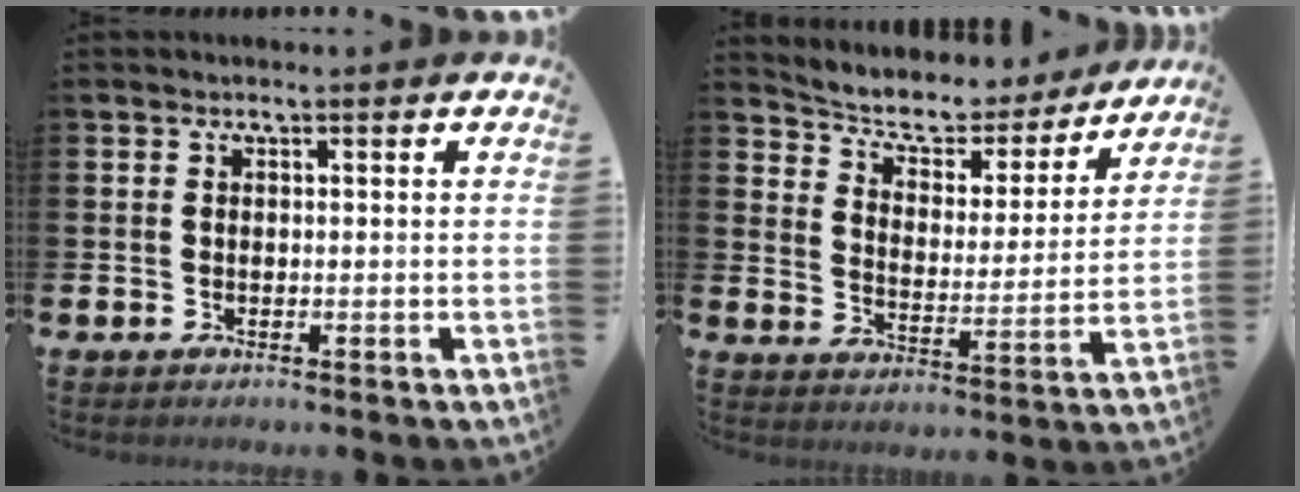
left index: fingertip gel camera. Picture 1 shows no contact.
{"total": 6.6, "force": [5.9, 2.6, 1.4], "torque": [-0.055, -0.044, 0.097]}